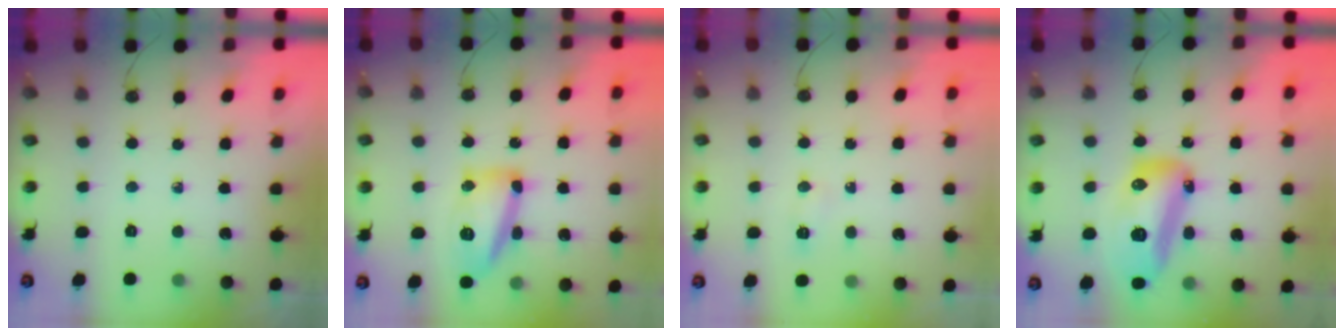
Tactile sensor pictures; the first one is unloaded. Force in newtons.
{"total": 14.1, "press": 14.1, "slide": 1.1}
{"total": 5.2, "press": 5.1, "slide": 0.6}
{"total": 16.5, "press": 16.4, "slide": 1.7}